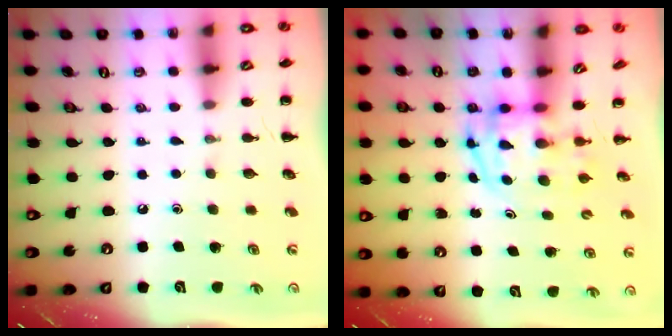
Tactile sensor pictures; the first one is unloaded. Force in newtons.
{"total": 3.8, "press": 3.7, "slide": 0.6}